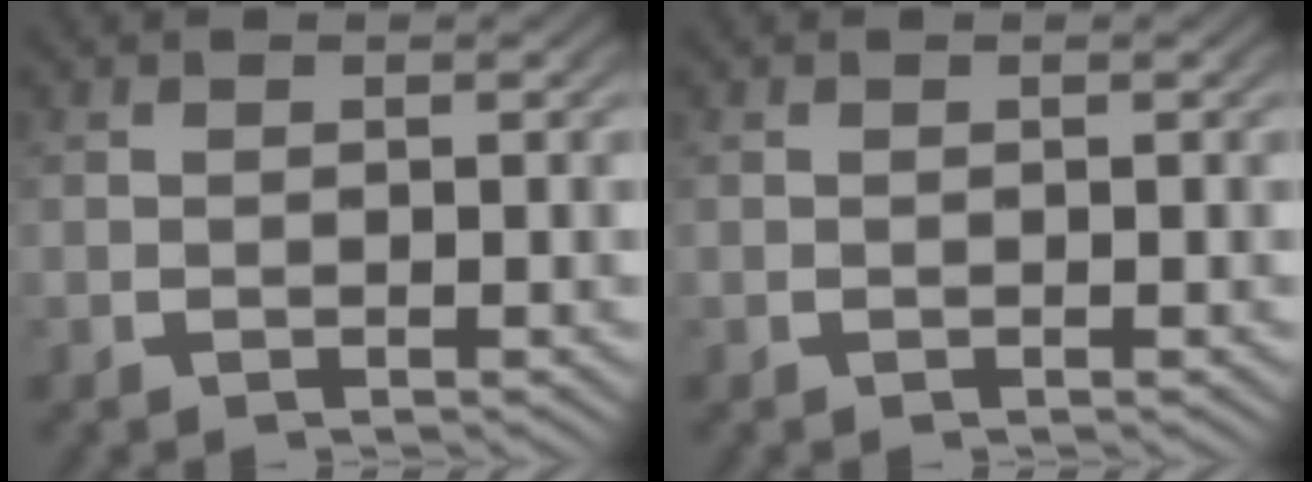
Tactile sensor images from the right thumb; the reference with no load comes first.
{"total": 0.0}